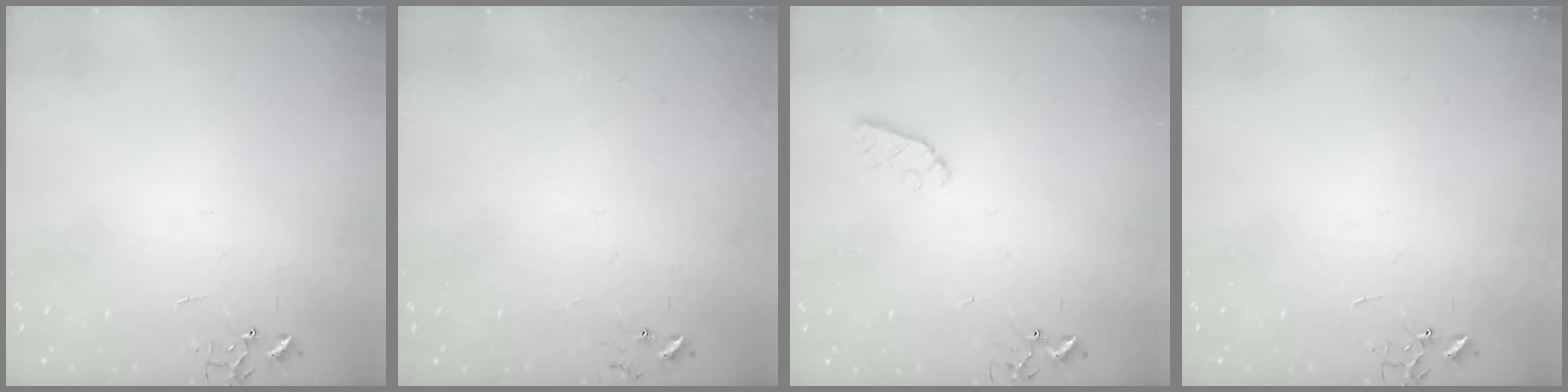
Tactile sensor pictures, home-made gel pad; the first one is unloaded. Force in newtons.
{"total": 4.7, "press": 4.7, "slide": 0.4}
{"total": 5.6, "press": 5.5, "slide": 1.0}
{"total": 0.0}